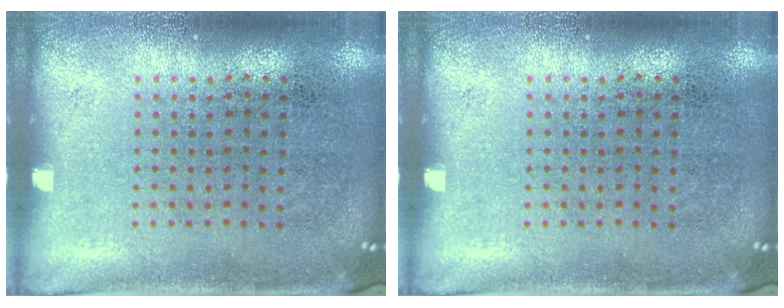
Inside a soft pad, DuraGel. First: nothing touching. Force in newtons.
{"total": 0.0}